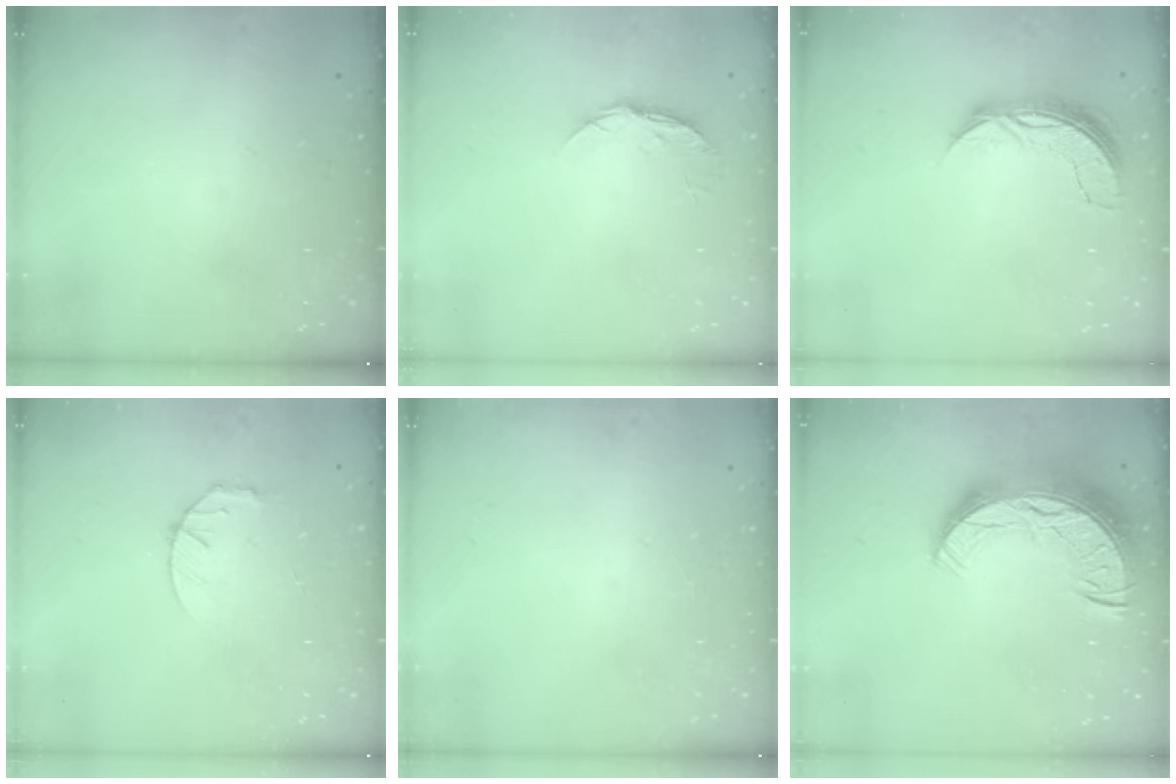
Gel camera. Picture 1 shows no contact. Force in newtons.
{"total": 6.7, "press": 6.7, "slide": 0.8}
{"total": 7.2, "press": 7.2, "slide": 0.5}
{"total": 3.6, "press": 3.6, "slide": 0.5}
{"total": 0.0}
{"total": 19.3, "press": 19.2, "slide": 1.4}